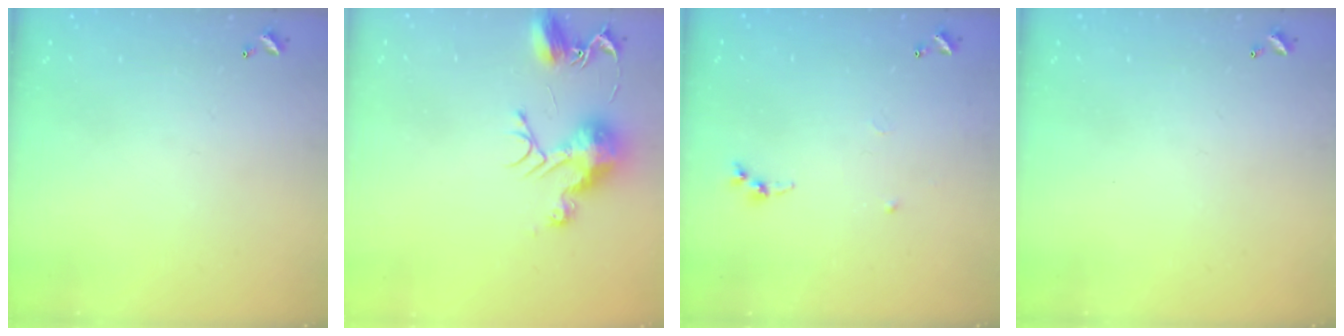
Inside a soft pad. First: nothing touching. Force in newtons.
{"total": 10.2, "press": 10.2, "slide": 0.5}
{"total": 7.0, "press": 7.0, "slide": 0.7}
{"total": 0.0}